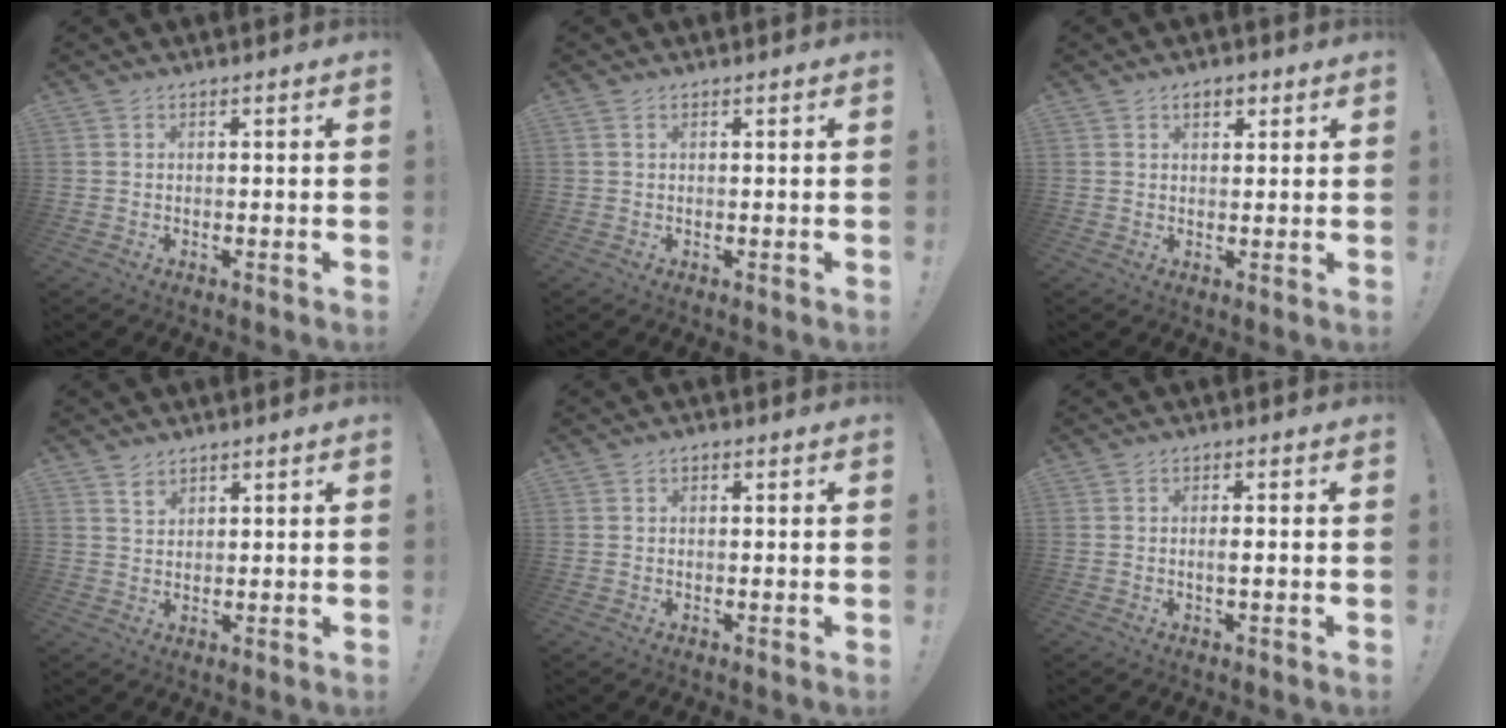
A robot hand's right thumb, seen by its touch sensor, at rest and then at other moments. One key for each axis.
{"total": 0.7, "fx": 0.4, "fy": 0.3, "fz": 0.5, "tx": -0.004, "ty": -0.002, "tz": 0.006}
{"total": 3.2, "fx": 1.6, "fy": 1.8, "fz": 2.1, "tx": -0.029, "ty": -0.001, "tz": 0.027}
{"total": 2.3, "fx": 2.0, "fy": 1.0, "fz": 0.7, "tx": -0.002, "ty": -0.016, "tz": 0.034}
{"total": 0.7, "fx": -0.1, "fy": 0.6, "fz": 0.3, "tx": -0.002, "ty": 0.001, "tz": -0.002}
{"total": 1.9, "fx": -0.4, "fy": 0.2, "fz": 1.8, "tx": -0.031, "ty": 0.000, "tz": -0.010}